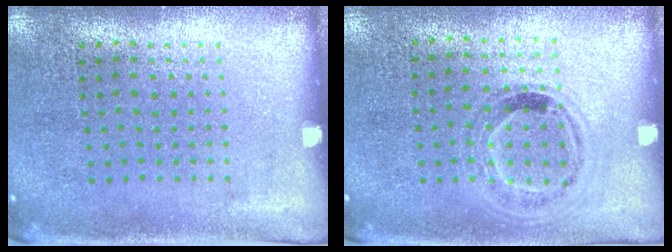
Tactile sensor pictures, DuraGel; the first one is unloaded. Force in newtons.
{"total": 1.1, "press": 0.9, "slide": 0.6}